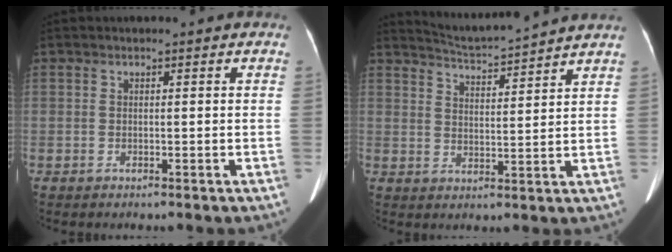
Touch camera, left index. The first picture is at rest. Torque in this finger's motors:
{"motor_torque": [0.81, -1.33, 0.02, 0.00]}